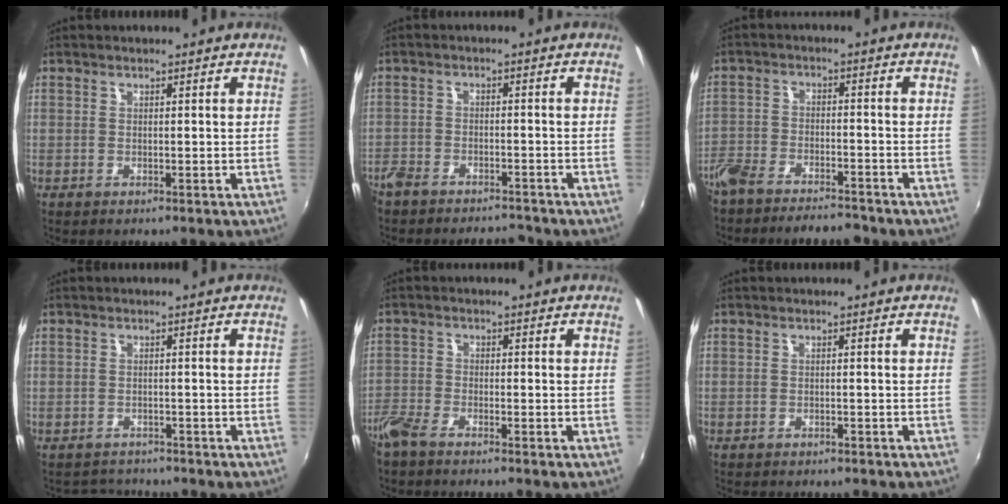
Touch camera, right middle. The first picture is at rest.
{"total": 7.8, "force": [-6.9, 2.9, 2.1], "torque": [-0.069, 0.002, -0.111]}
{"total": 9.9, "force": [-8.5, 3.5, 3.9], "torque": [-0.103, -0.009, -0.143]}
{"total": 3.6, "force": [-3.3, 1.5, -0.3], "torque": [-0.007, 0.005, -0.058]}
{"total": 4.7, "force": [-4.1, 1.1, 2.0], "torque": [-0.056, -0.012, -0.088]}
{"total": 2.7, "force": [-2.5, 0.8, 0.7], "torque": [-0.024, -0.011, -0.038]}